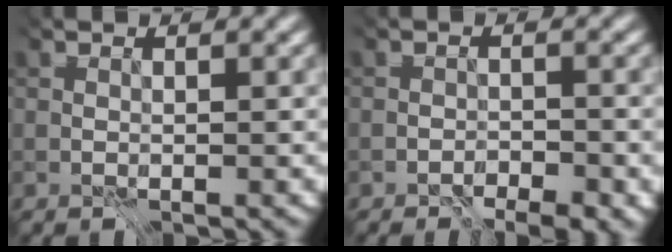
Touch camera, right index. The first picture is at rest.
{"total": 4.2, "force": [-4.2, 0.3, 0.4], "torque": [0.018, -0.004, -0.066]}